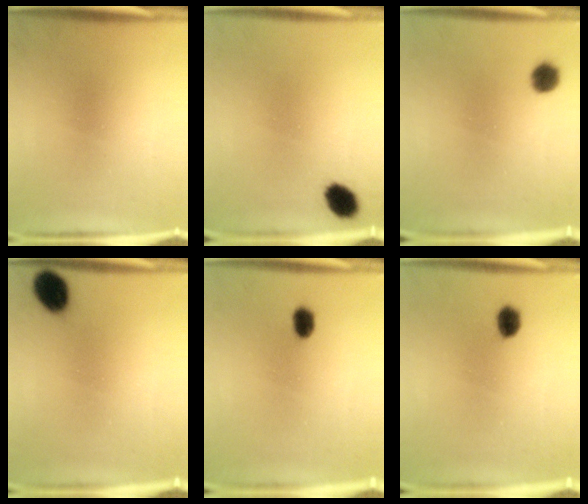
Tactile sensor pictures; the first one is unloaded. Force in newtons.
{"total": 4.8}
{"total": 3.5}
{"total": 7.1}
{"total": 2.6}
{"total": 3.2}